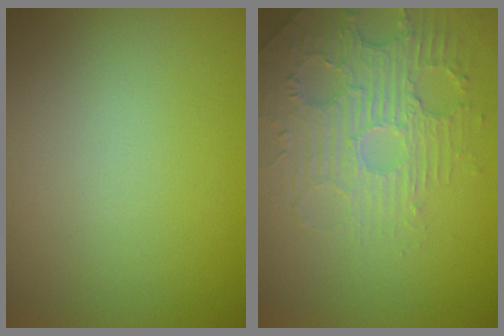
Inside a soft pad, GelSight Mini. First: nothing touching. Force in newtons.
{"total": 4.6, "press": 3.6, "slide": 3.0}